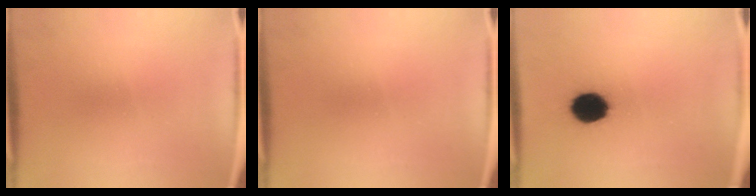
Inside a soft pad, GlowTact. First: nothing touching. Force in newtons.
{"total": 0.0}
{"total": 10.5}